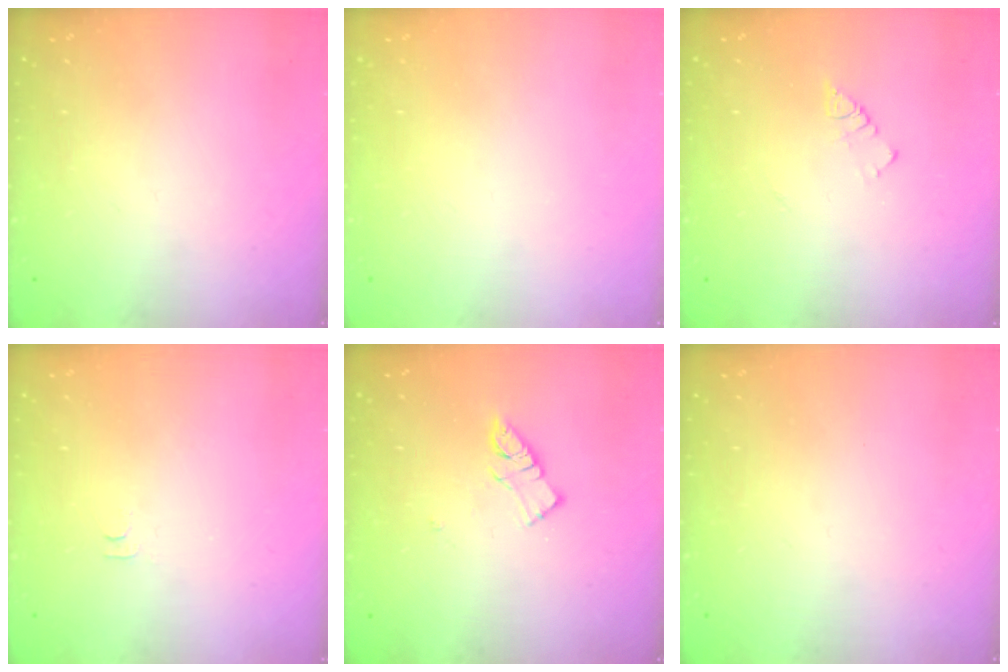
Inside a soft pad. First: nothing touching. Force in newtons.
{"total": 0.0}
{"total": 4.0, "press": 4.0, "slide": 0.4}
{"total": 4.6, "press": 4.5, "slide": 0.6}
{"total": 9.1, "press": 9.1, "slide": 0.4}
{"total": 0.0}